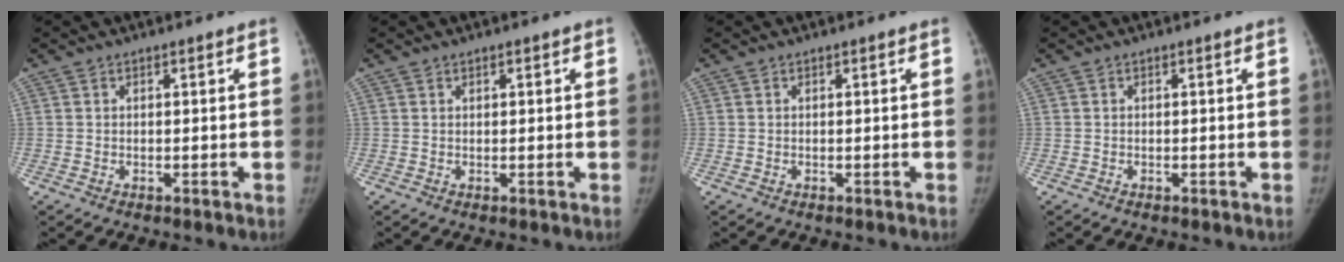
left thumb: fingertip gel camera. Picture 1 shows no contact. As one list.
[{"total": 0.8, "force": [0.6, 0.4, 0.4], "torque": [-0.003, -0.002, 0.007]}, {"total": 0.0}, {"total": 0.0}]